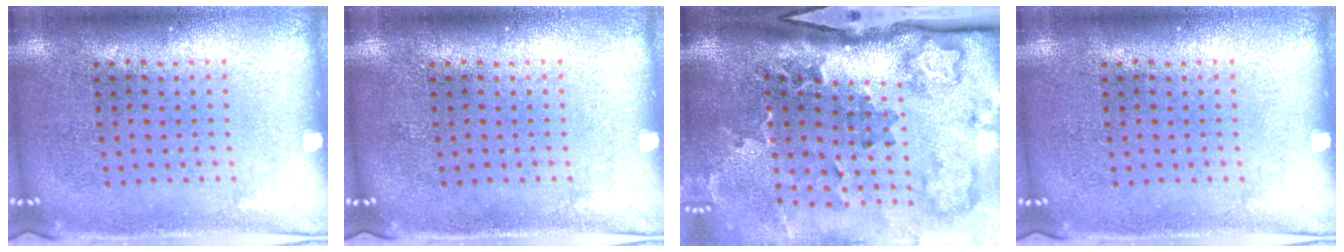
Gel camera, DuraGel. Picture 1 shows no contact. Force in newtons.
{"total": 0.0}
{"total": 3.7, "press": 2.4, "slide": 2.7}
{"total": 0.0}